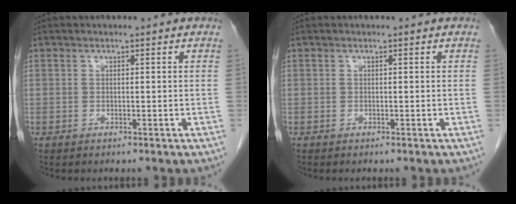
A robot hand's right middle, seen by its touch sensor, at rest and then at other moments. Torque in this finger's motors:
{"motor_torque": [0.16, -0.13, 0.03, 0.01]}